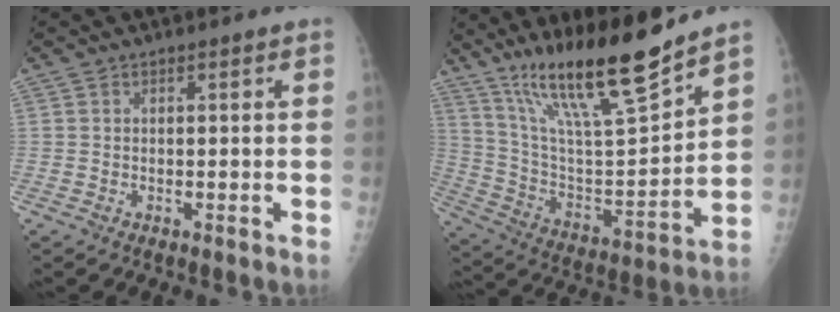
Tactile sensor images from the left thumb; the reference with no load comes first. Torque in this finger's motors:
{"motor_torque": [0.60, -0.16, 1.42, -1.35, 0.23]}